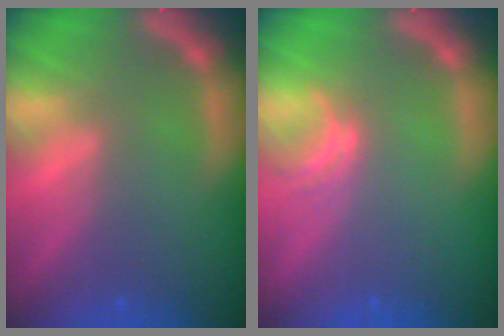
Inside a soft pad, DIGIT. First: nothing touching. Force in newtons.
{"total": 1.5}